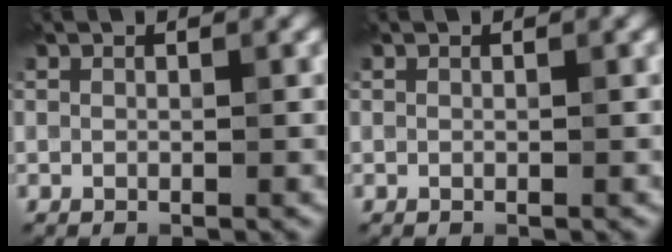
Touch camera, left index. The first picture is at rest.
{"total": 0.0}